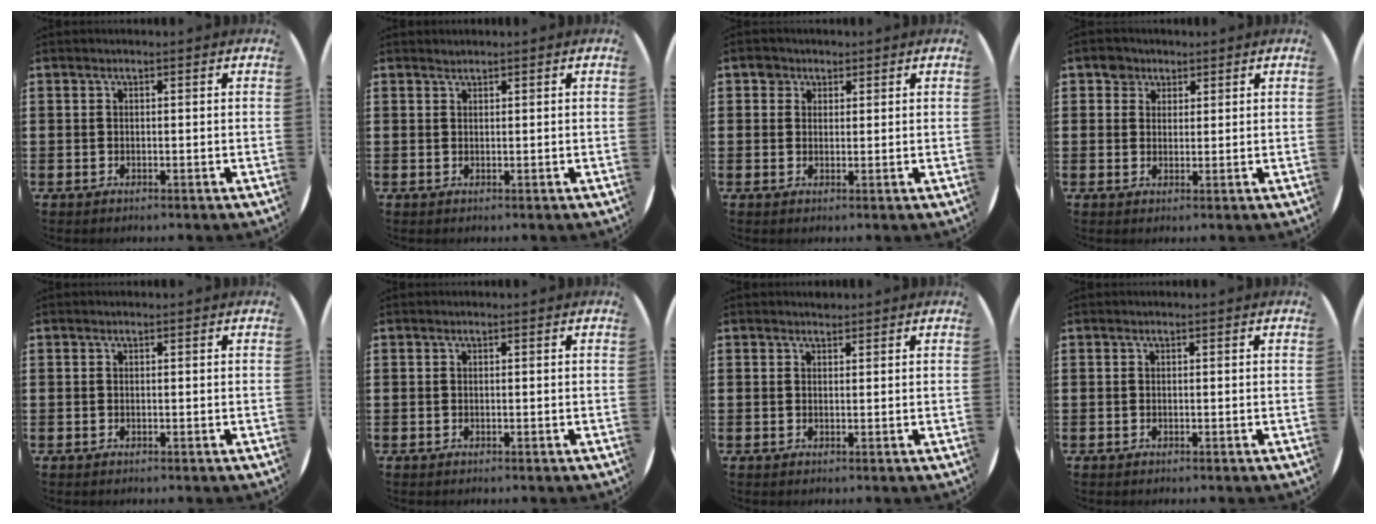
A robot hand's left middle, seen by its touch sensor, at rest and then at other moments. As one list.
[{"total": 0.6, "force": [0.6, 0.0, 0.0], "torque": [-0.001, 0.000, 0.012]}, {"total": 2.1, "force": [1.5, 1.5, 0.2], "torque": [0.009, 0.000, 0.026]}, {"total": 2.7, "force": [2.0, 1.9, 0.1], "torque": [0.007, 0.000, 0.036]}, {"total": 0.0}, {"total": 0.0}, {"total": 0.8, "force": [0.8, 0.2, -0.1], "torque": [0.000, 0.003, 0.016]}, {"total": 0.0}]